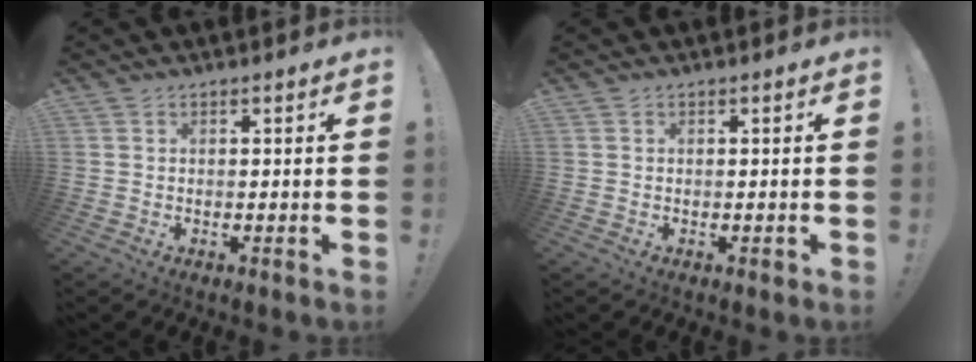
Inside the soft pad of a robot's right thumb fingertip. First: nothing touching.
{"total": 0.7, "force": [-0.2, 0.4, 0.5], "torque": [-0.006, 0.002, -0.003]}